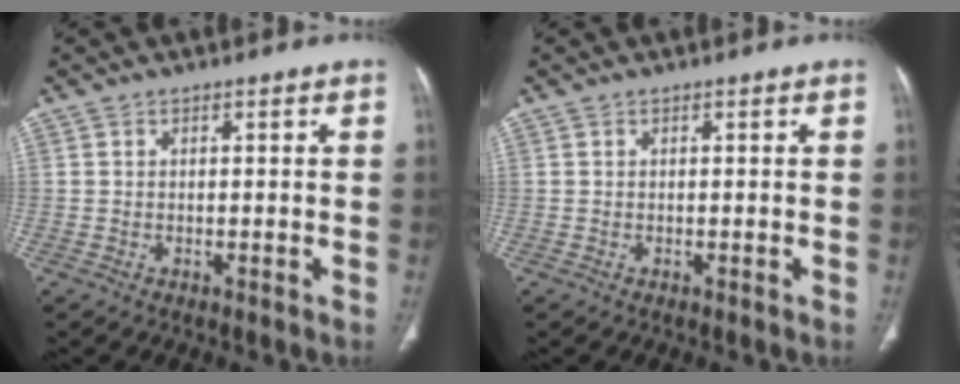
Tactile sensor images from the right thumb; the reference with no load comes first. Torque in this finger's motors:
{"motor_torque": [0.00, 0.00, 0.00, 0.00, 0.00]}